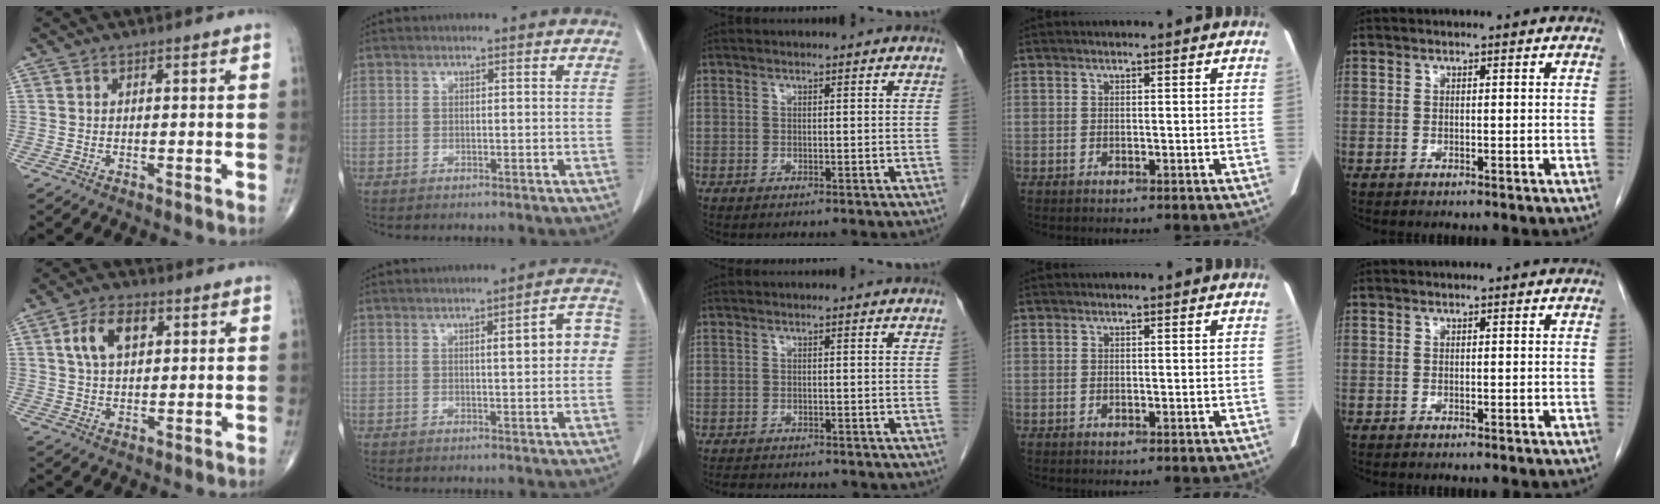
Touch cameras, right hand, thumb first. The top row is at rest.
{"thumb": {"total": 8.4, "force": [2.7, 4.9, 6.2], "torque": [-0.103, 0.003, 0.047]}, "index": {"total": 6.9, "force": [0.9, 1.4, 6.7], "torque": [-0.083, 0.019, 0.009]}, "middle": {"total": 5.7, "force": [-5.0, 1.8, 2.1], "torque": [-0.036, -0.006, -0.064]}}